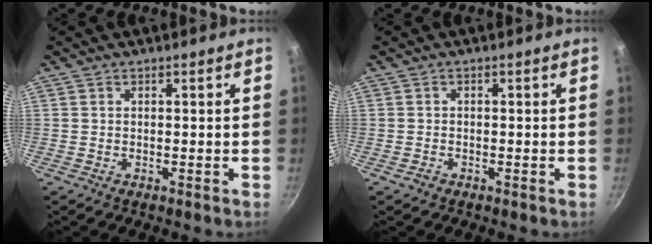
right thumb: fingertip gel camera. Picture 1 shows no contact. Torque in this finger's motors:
{"motor_torque": [-0.10, 0.04, -0.27, 0.24, 0.04]}